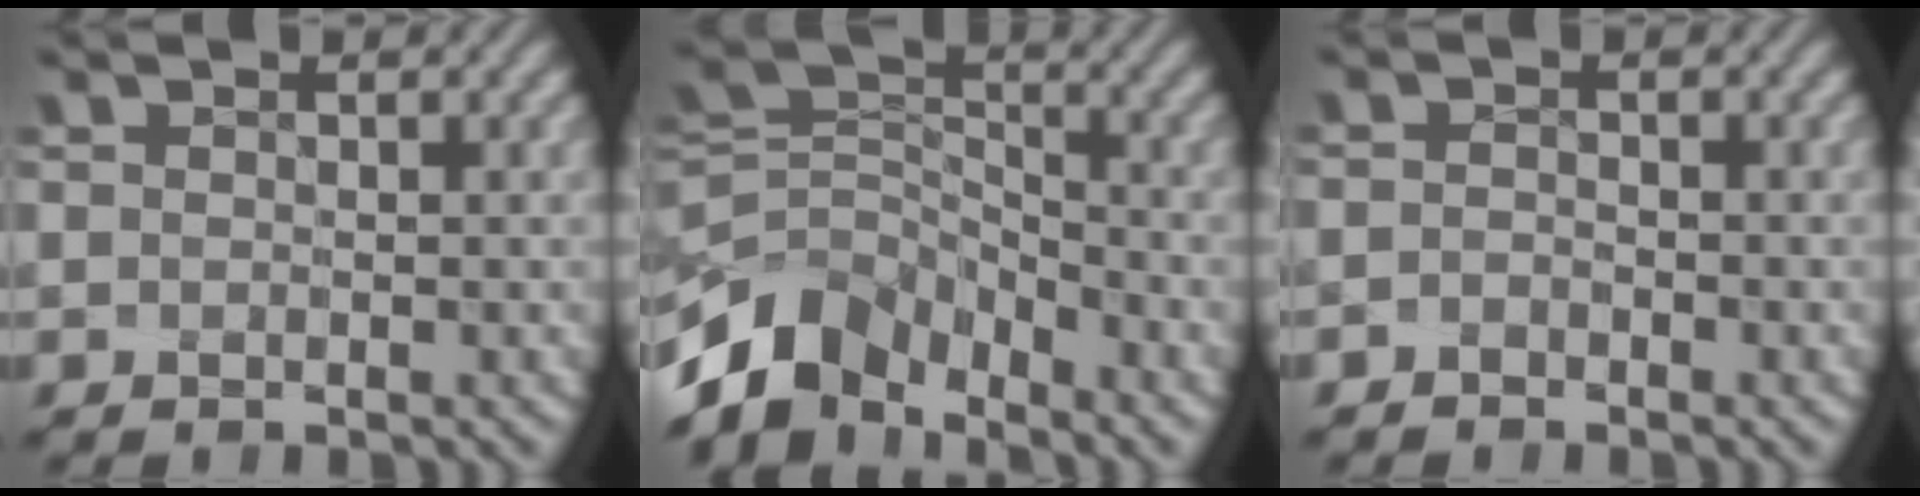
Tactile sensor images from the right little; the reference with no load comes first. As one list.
[{"total": 7.5, "force": [-5.2, 4.3, 3.1], "torque": [-0.048, 0.002, -0.109]}, {"total": 1.0, "force": [-1.0, 0.1, -0.3], "torque": [0.007, 0.007, -0.020]}]